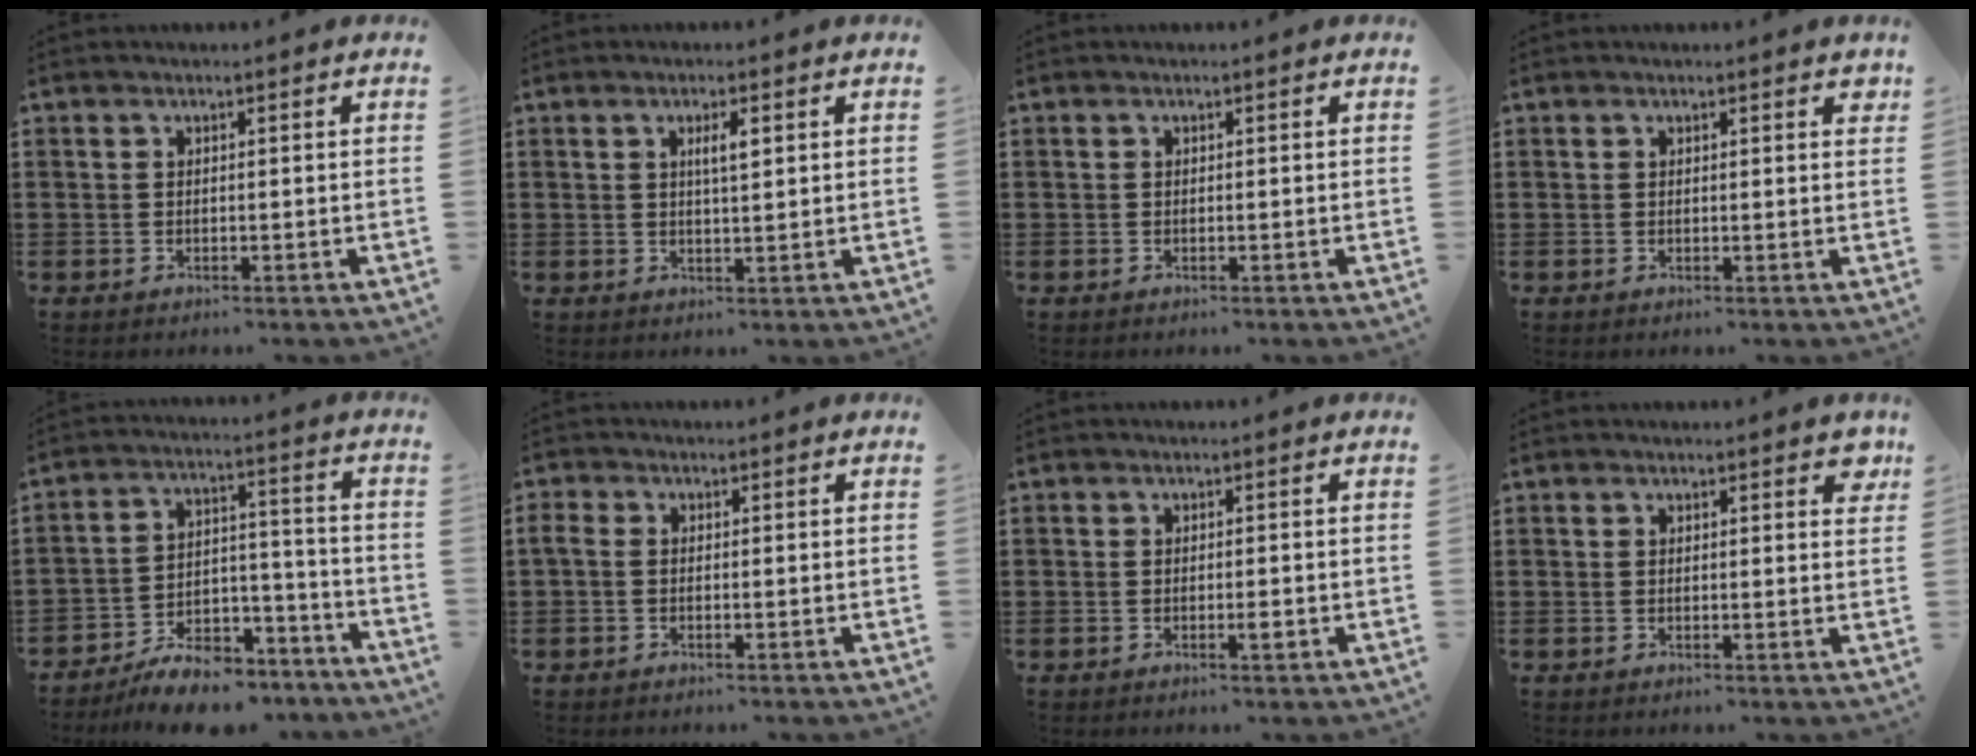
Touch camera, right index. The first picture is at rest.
{"total": 2.7, "force": [0.9, 0.6, 2.5], "torque": [-0.042, 0.001, 0.010]}
{"total": 0.0}
{"total": 0.7, "force": [0.5, 0.5, 0.3], "torque": [0.001, 0.001, 0.007]}
{"total": 8.8, "force": [-7.9, 2.7, 3.0], "torque": [-0.048, 0.031, -0.146]}
{"total": 1.1, "force": [-0.4, 0.7, 0.7], "torque": [-0.017, 0.000, -0.008]}
{"total": 1.3, "force": [-0.5, 0.3, 1.2], "torque": [-0.023, -0.002, -0.008]}
{"total": 1.5, "force": [1.1, 0.8, 0.8], "torque": [-0.001, -0.001, 0.016]}